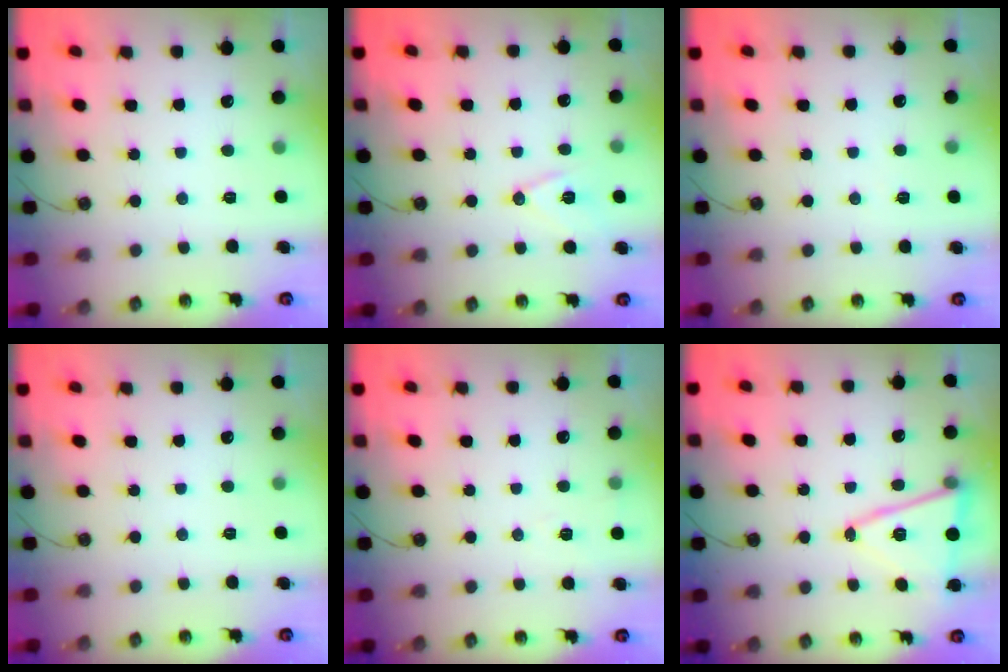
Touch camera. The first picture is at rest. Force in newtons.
{"total": 10.0, "press": 9.4, "slide": 3.5}
{"total": 4.3, "press": 1.3, "slide": 4.1}
{"total": 0.0}
{"total": 5.1, "press": 3.0, "slide": 4.2}
{"total": 13.1, "press": 12.6, "slide": 3.7}